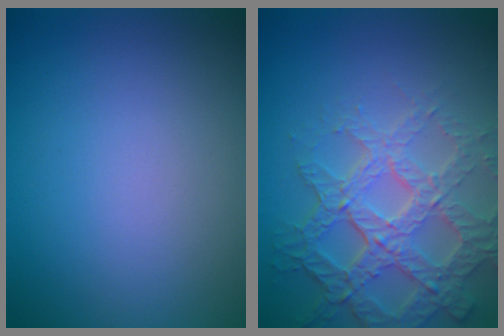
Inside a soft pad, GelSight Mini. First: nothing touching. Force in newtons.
{"total": 6.7, "press": 5.2, "slide": 4.2}